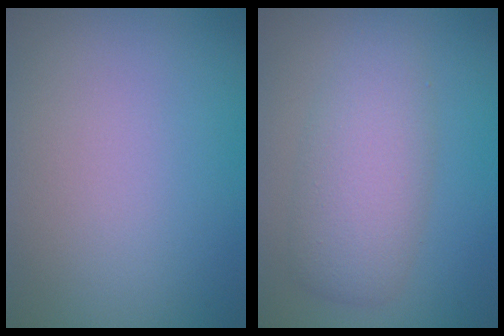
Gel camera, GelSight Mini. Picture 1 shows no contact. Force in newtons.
{"total": 5.2, "press": 5.2, "slide": 0.2}